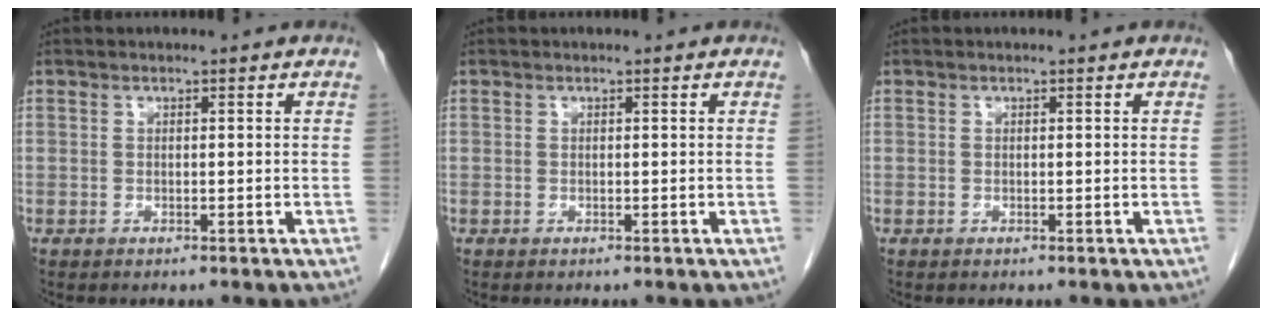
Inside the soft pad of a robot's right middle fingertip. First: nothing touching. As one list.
[{"total": 0.0}, {"total": 0.0}]